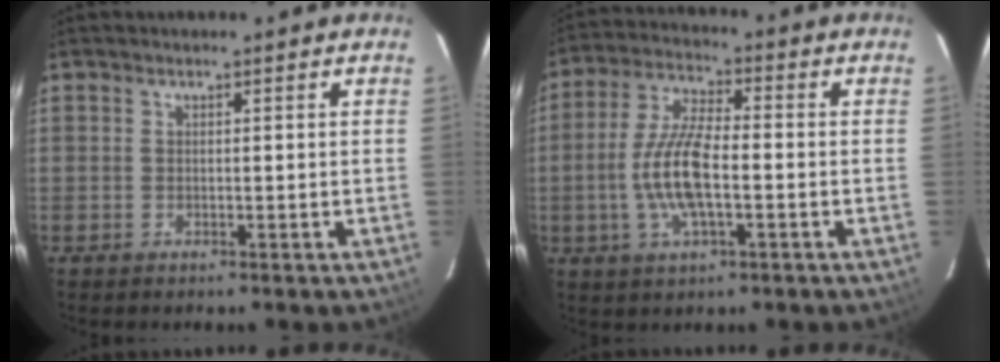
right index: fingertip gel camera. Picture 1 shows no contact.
{"total": 10.8, "force": [-2.4, 3.5, 9.9], "torque": [-0.205, 0.001, -0.049]}